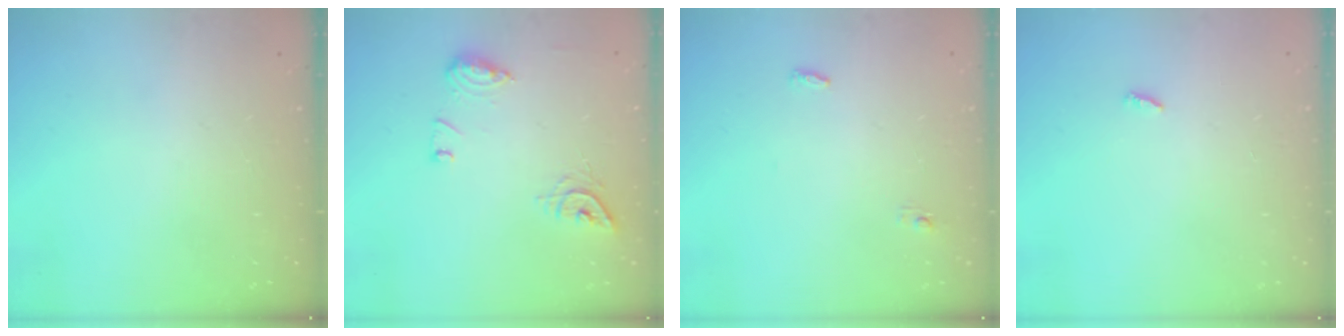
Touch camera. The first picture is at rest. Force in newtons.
{"total": 9.8, "press": 9.8, "slide": 0.6}
{"total": 3.4, "press": 3.3, "slide": 0.9}
{"total": 2.3, "press": 2.3, "slide": 0.2}